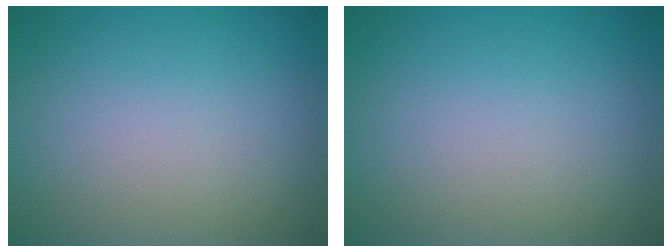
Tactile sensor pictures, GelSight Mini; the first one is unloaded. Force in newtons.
{"total": 0.0}